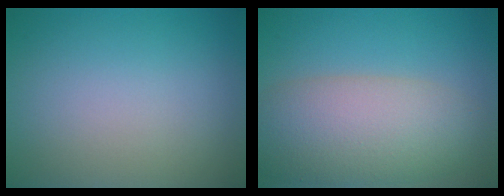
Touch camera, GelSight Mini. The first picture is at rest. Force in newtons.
{"total": 8.1, "press": 8.1, "slide": 0.8}